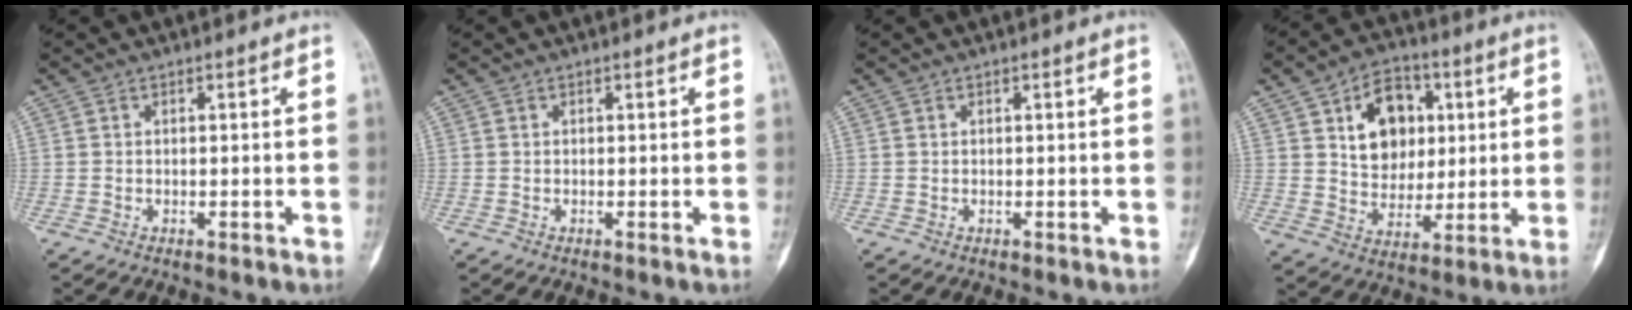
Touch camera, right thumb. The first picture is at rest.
{"total": 0.0}
{"total": 0.0}
{"total": 13.1, "force": [3.7, 9.9, 7.8], "torque": [-0.074, -0.007, 0.063]}